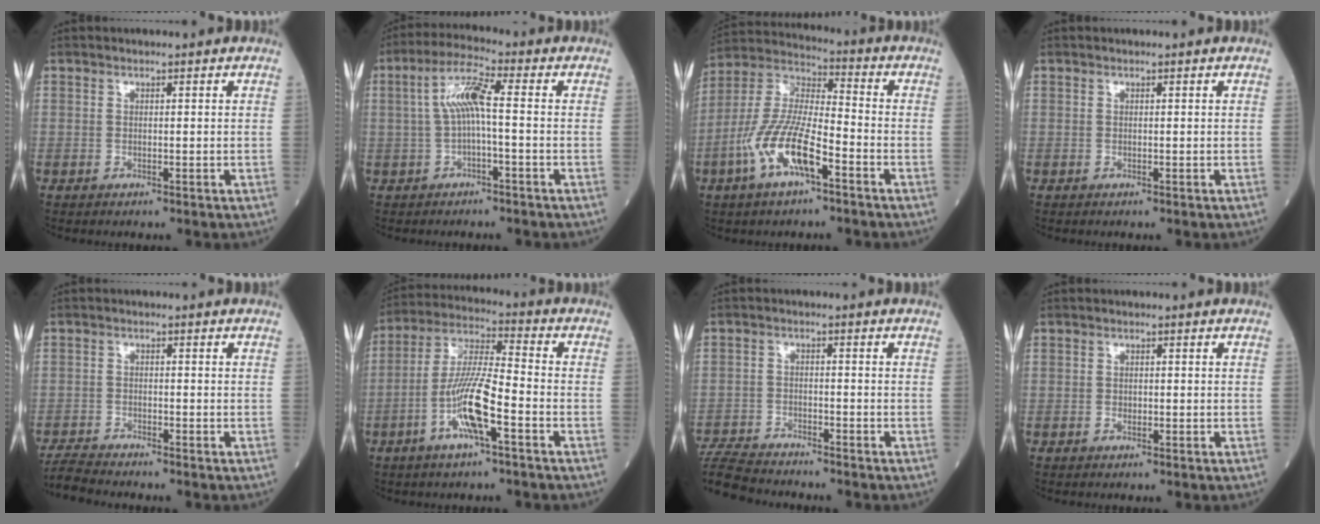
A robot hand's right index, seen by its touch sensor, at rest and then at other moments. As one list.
[{"total": 6.3, "force": [0.1, 0.7, 6.2], "torque": [-0.124, 0.023, 0.000]}, {"total": 12.6, "force": [-5.5, 3.5, 10.9], "torque": [-0.235, 0.004, -0.107]}, {"total": 0.0}, {"total": 3.8, "force": [-3.7, -0.8, 0.4], "torque": [-0.011, -0.021, -0.071]}, {"total": 10.8, "force": [-4.2, 1.1, 9.9], "torque": [-0.200, 0.001, -0.083]}, {"total": 8.3, "force": [-8.1, 1.0, 1.5], "torque": [-0.029, -0.011, -0.148]}, {"total": 0.8, "force": [-0.3, 0.5, 0.6], "torque": [-0.012, 0.001, -0.004]}]